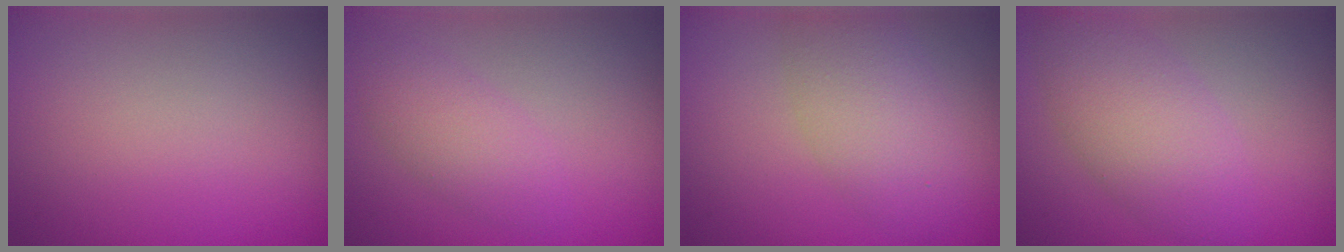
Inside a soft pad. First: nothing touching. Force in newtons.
{"total": 2.7, "press": 2.7, "slide": 0.1}
{"total": 4.6, "press": 4.6, "slide": 0.3}
{"total": 4.8, "press": 4.8, "slide": 0.0}